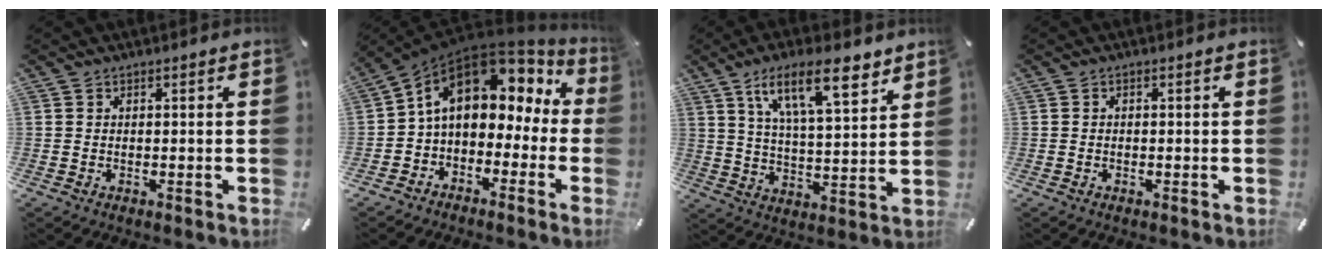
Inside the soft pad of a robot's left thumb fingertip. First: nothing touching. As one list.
[{"total": 12.9, "force": [3.9, 9.0, 8.4], "torque": [-0.140, -0.014, 0.069]}, {"total": 15.7, "force": [9.3, 5.8, 11.2], "torque": [-0.189, -0.027, 0.157]}, {"total": 0.0}]